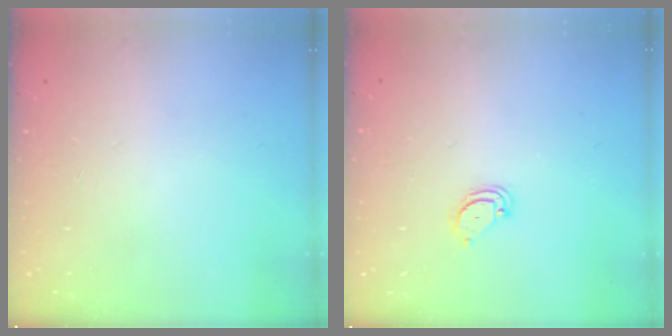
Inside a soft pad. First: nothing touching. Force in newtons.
{"total": 2.4, "press": 2.4, "slide": 0.2}